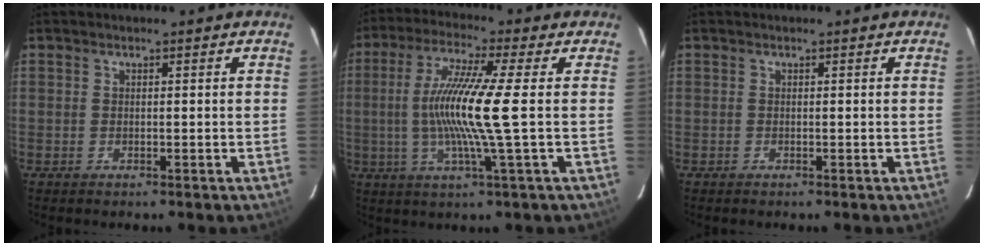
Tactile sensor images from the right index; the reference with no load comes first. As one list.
[{"total": 12.6, "force": [-0.6, -1.5, 12.4], "torque": [-0.239, -0.005, -0.013]}, {"total": 0.0}]